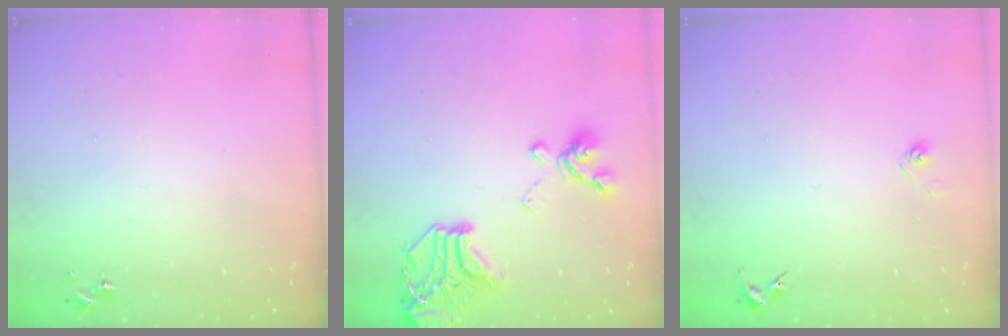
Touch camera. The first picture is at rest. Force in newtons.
{"total": 18.3, "press": 18.1, "slide": 2.4}
{"total": 2.9, "press": 2.5, "slide": 1.5}